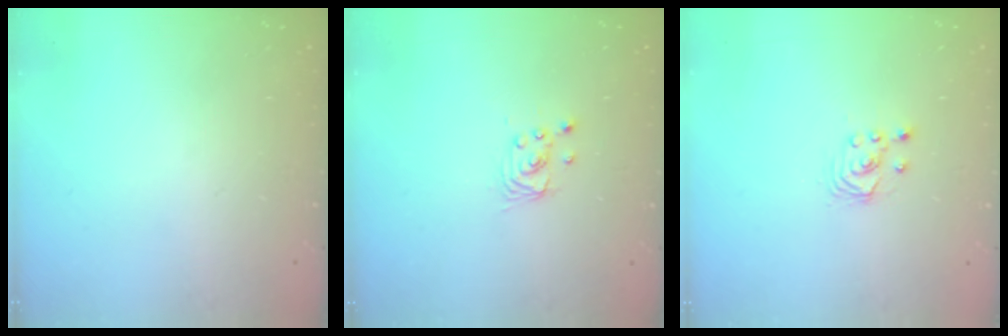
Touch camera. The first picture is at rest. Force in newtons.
{"total": 2.4, "press": 2.4, "slide": 0.2}
{"total": 1.7, "press": 1.7, "slide": 0.2}